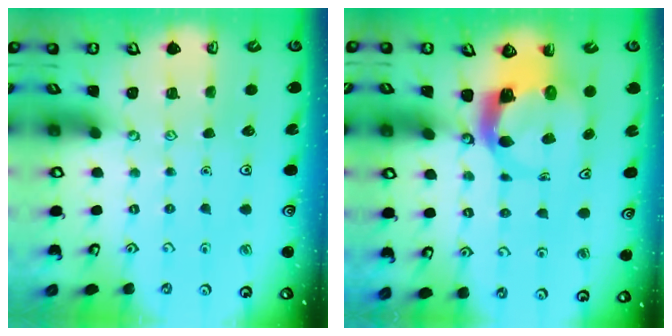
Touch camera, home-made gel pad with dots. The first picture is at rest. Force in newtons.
{"total": 5.7, "press": 5.6, "slide": 1.0}